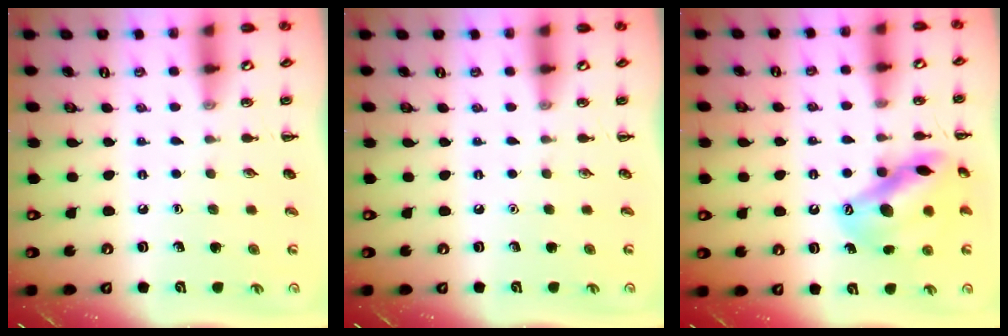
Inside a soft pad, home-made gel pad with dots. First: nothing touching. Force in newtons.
{"total": 0.0}
{"total": 15.8, "press": 15.5, "slide": 2.9}